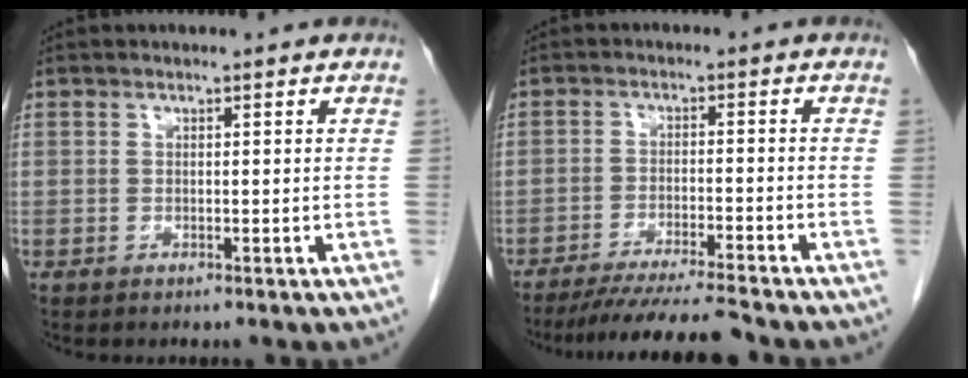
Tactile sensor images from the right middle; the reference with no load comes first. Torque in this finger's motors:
{"motor_torque": [1.16, -0.98, 0.11, 0.08]}